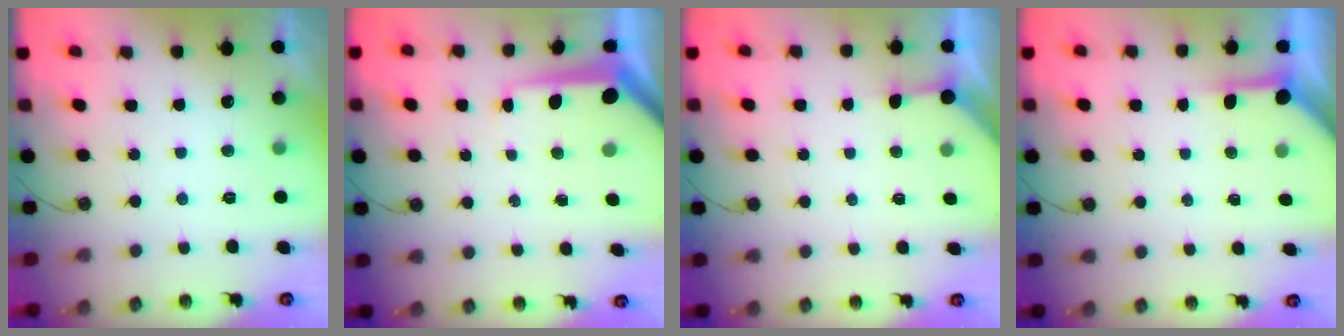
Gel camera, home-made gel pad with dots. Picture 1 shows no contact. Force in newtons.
{"total": 8.1, "press": 8.1, "slide": 0.8}
{"total": 2.4, "press": 2.3, "slide": 0.3}
{"total": 3.9, "press": 3.9, "slide": 0.4}